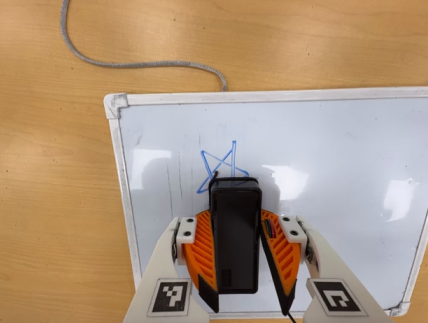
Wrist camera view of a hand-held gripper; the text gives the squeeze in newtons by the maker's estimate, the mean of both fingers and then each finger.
{"total": 11.8, "left": 13.7, "right": 9.8}